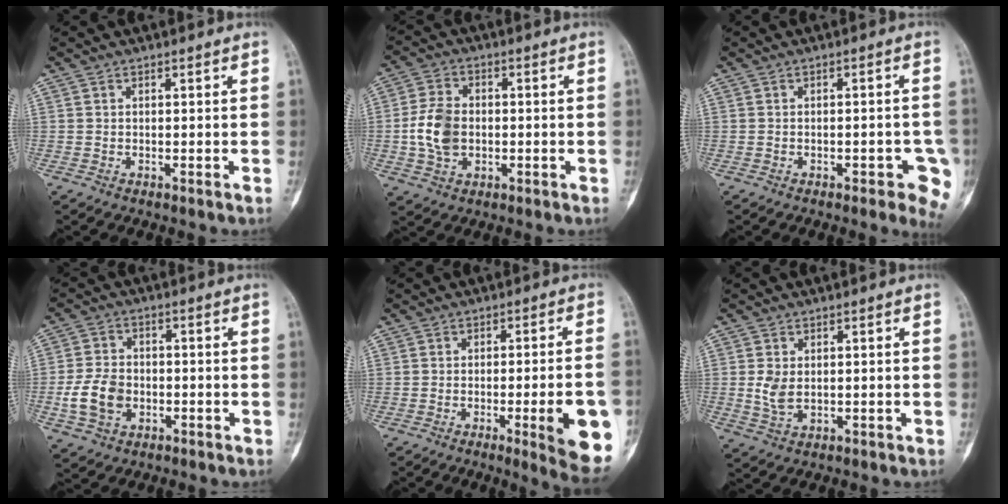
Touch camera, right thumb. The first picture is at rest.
{"total": 8.9, "force": [-1.0, 6.3, 6.2], "torque": [-0.107, 0.009, -0.021]}
{"total": 7.0, "force": [-2.8, 2.8, 5.8], "torque": [-0.047, 0.010, -0.032]}
{"total": 8.9, "force": [-2.3, 6.6, 5.6], "torque": [-0.094, 0.013, -0.043]}
{"total": 13.0, "force": [-4.1, 2.3, 12.1], "torque": [-0.134, 0.006, -0.050]}
{"total": 4.5, "force": [0.0, 3.0, 3.3], "torque": [-0.062, -0.004, 0.005]}